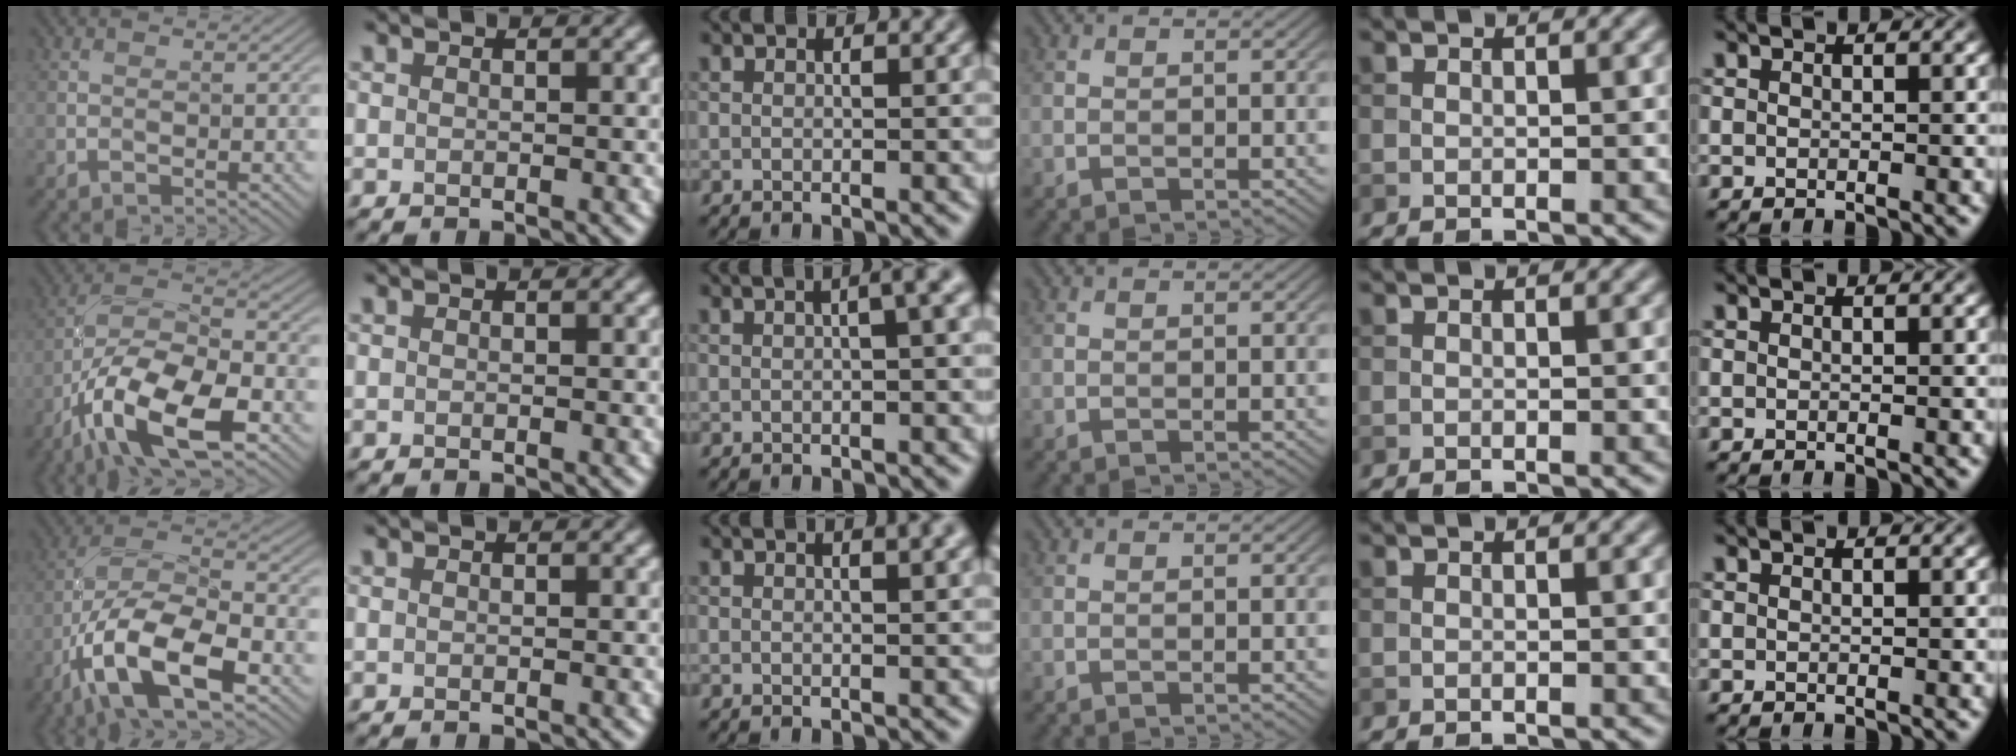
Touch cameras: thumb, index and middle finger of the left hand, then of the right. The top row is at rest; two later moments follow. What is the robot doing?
{"motion": "screw", "object": "medicine bottle"}